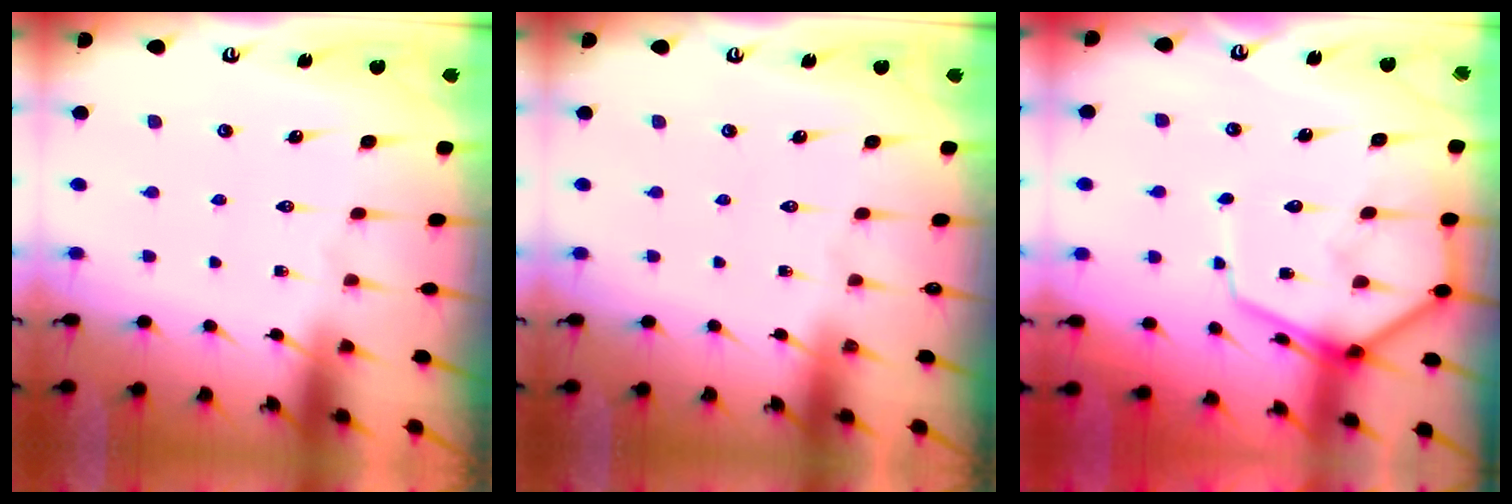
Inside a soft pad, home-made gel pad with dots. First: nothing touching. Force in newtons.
{"total": 0.0}
{"total": 10.6, "press": 10.5, "slide": 1.2}